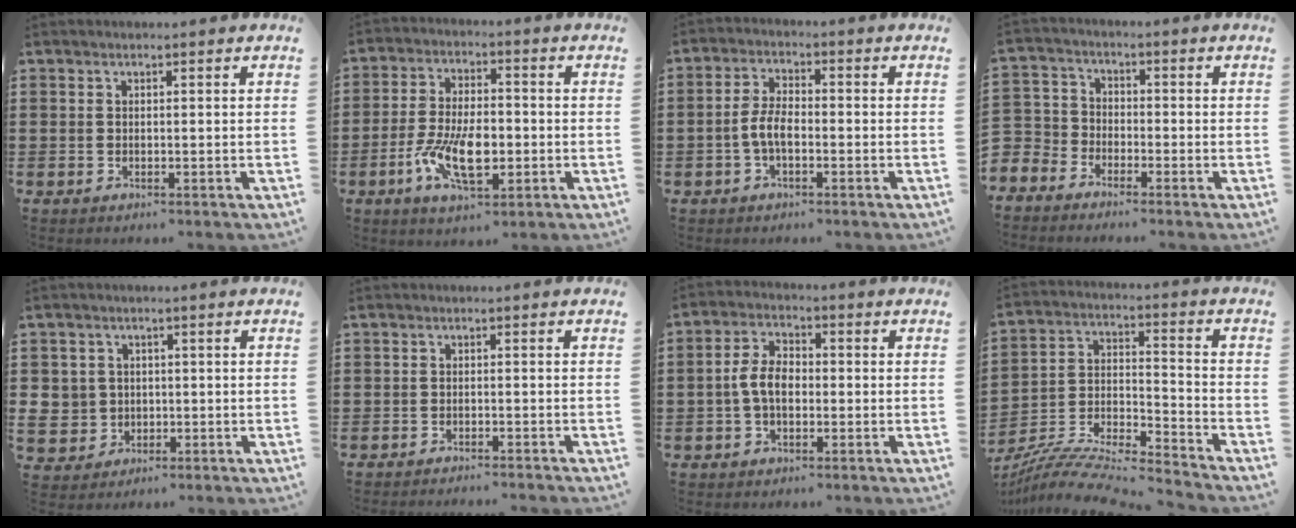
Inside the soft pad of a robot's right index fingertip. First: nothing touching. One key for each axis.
{"total": 9.6, "fx": -2.7, "fy": 4.4, "fz": 8.1, "tx": -0.168, "ty": -0.003, "tz": -0.047}
{"total": 4.7, "fx": -1.4, "fy": 2.2, "fz": 3.8, "tx": -0.096, "ty": -0.002, "tz": -0.033}
{"total": 3.9, "fx": -3.3, "fy": 2.0, "fz": -0.2, "tx": -0.026, "ty": -0.004, "tz": -0.080}
{"total": 4.3, "fx": -0.3, "fy": 4.2, "fz": 0.6, "tx": -0.038, "ty": 0.009, "tz": -0.009}
{"total": 1.3, "fx": -1.3, "fy": -0.3, "fz": 0.0, "tx": -0.003, "ty": 0.001, "tz": -0.026}
{"total": 5.3, "fx": -0.9, "fy": 3.1, "fz": 4.3, "tx": -0.106, "ty": -0.001, "tz": -0.024}
{"total": 9.4, "fx": -8.9, "fy": 0.6, "fz": 3.0, "tx": -0.056, "ty": 0.004, "tz": -0.180}